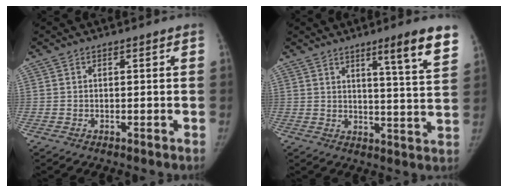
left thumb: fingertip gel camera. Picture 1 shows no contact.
{"total": 10.3, "force": [6.5, 0.3, 8.0], "torque": [-0.100, -0.041, 0.087]}